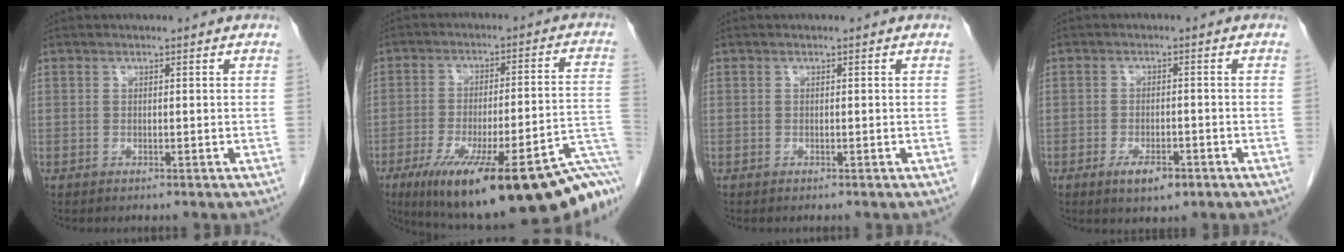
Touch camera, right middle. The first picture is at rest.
{"total": 27.3, "force": [-17.1, 2.9, 21.0], "torque": [-0.225, -0.010, -0.250]}
{"total": 0.0}
{"total": 4.3, "force": [-2.4, 1.5, 3.2], "torque": [-0.058, -0.003, -0.033]}